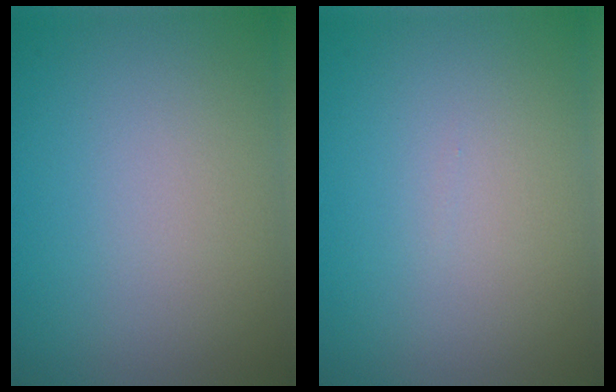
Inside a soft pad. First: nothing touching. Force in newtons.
{"total": 0.0}